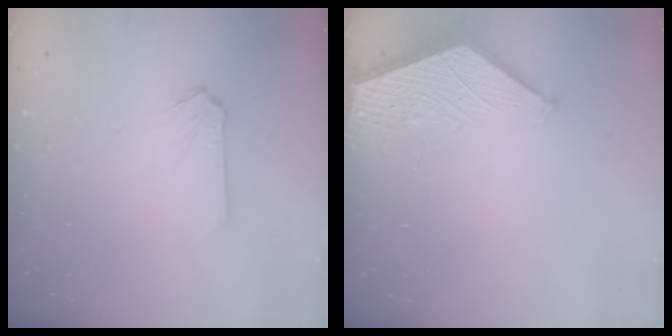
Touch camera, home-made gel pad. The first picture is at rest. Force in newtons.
{"total": 2.1, "press": 2.1, "slide": 0.2}